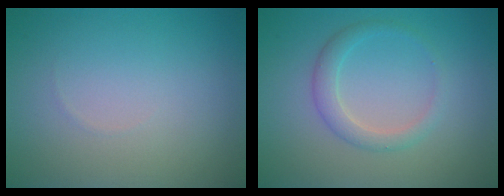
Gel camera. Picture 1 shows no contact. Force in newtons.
{"total": 2.1, "press": 2.1, "slide": 0.1}